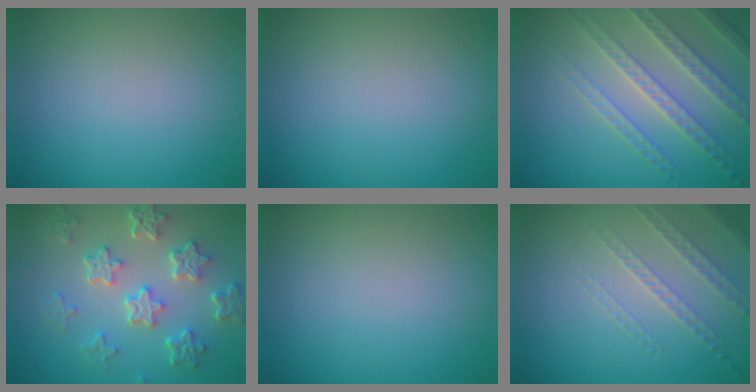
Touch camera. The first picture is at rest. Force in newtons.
{"total": 0.0}
{"total": 4.2, "press": 4.1, "slide": 0.9}
{"total": 5.6, "press": 4.3, "slide": 3.6}
{"total": 0.0}
{"total": 1.6, "press": 1.3, "slide": 0.9}